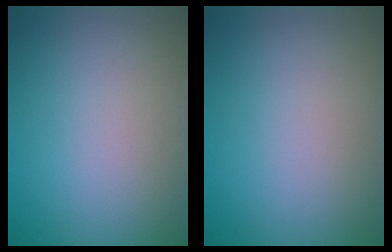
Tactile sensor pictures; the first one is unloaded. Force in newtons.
{"total": 0.0}